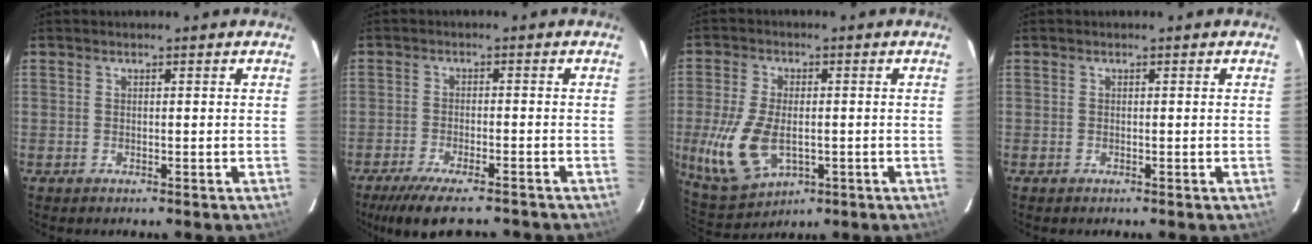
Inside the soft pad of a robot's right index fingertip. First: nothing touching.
{"total": 11.3, "force": [-9.2, 2.6, 5.9], "torque": [-0.130, -0.027, -0.150]}
{"total": 12.1, "force": [-2.2, 7.1, 9.5], "torque": [-0.213, -0.013, -0.027]}
{"total": 0.0}